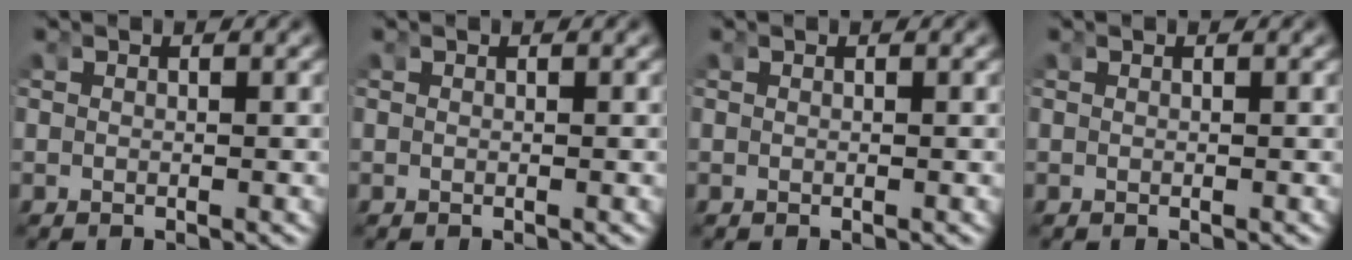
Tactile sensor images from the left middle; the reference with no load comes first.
{"total": 0.0}
{"total": 0.0}
{"total": 0.0}